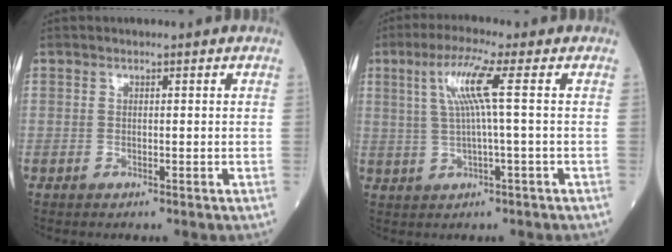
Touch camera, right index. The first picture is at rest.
{"total": 6.5, "force": [1.5, -0.9, 6.2], "torque": [-0.125, 0.015, 0.035]}